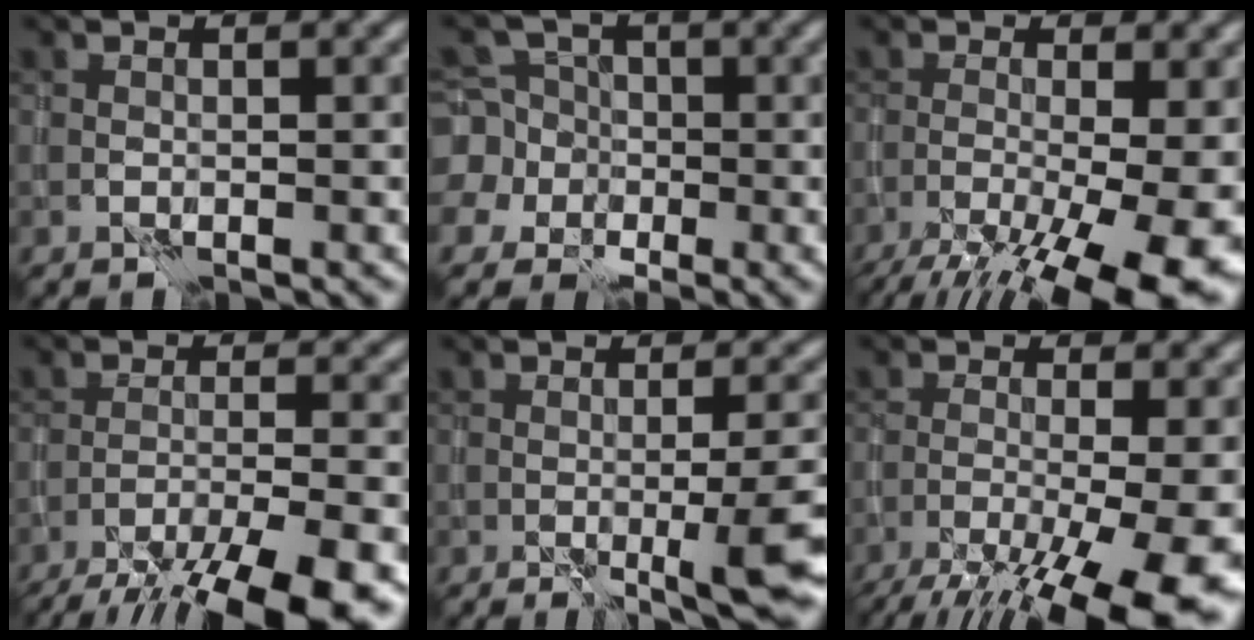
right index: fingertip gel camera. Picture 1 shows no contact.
{"total": 7.7, "force": [-0.2, 7.3, 2.2], "torque": [-0.056, 0.015, -0.043]}
{"total": 13.3, "force": [-6.1, 4.1, 11.1], "torque": [-0.164, -0.014, -0.087]}
{"total": 10.2, "force": [-7.9, 1.6, 6.4], "torque": [-0.094, -0.013, -0.119]}
{"total": 5.3, "force": [-1.4, 1.0, 5.1], "torque": [-0.068, 0.001, -0.020]}
{"total": 12.1, "force": [-6.1, 3.1, 10.0], "torque": [-0.142, -0.008, -0.092]}